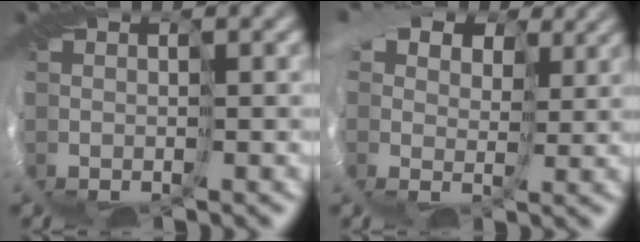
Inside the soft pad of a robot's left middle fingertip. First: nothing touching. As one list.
[{"total": 11.0, "force": [5.9, 7.6, 5.4], "torque": [-0.135, 0.037, 0.078]}]